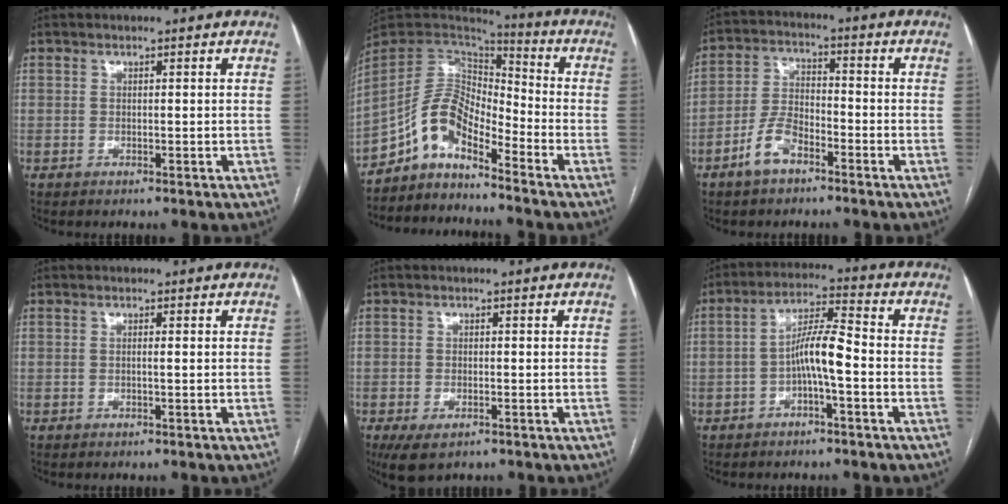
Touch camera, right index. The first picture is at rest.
{"total": 9.6, "force": [-6.7, 3.4, 5.9], "torque": [-0.121, 0.031, -0.126]}
{"total": 6.5, "force": [-4.1, 2.8, 4.3], "torque": [-0.098, 0.009, -0.080]}
{"total": 0.5, "force": [-0.1, -0.1, 0.5], "torque": [-0.007, 0.001, -0.002]}
{"total": 4.7, "force": [-2.9, 2.3, 2.9], "torque": [-0.056, -0.008, -0.042]}
{"total": 6.9, "force": [-1.8, 0.8, 6.6], "torque": [-0.122, 0.021, -0.035]}